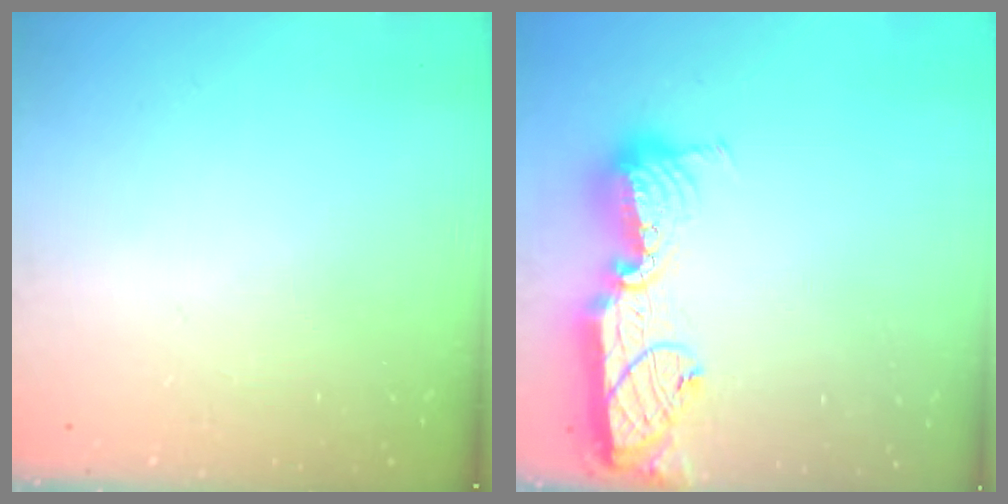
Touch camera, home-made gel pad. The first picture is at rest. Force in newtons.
{"total": 14.9, "press": 14.9, "slide": 0.9}